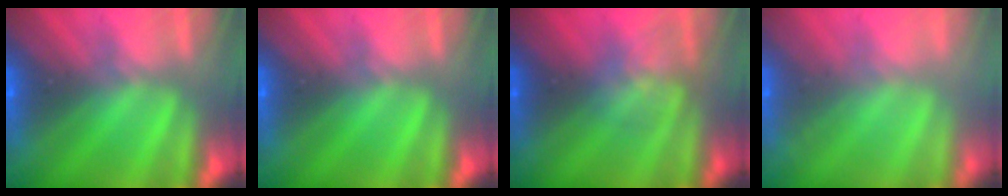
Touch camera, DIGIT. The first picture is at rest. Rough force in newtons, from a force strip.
{"total": 0.0}
{"total": 2.6}
{"total": 2.4}